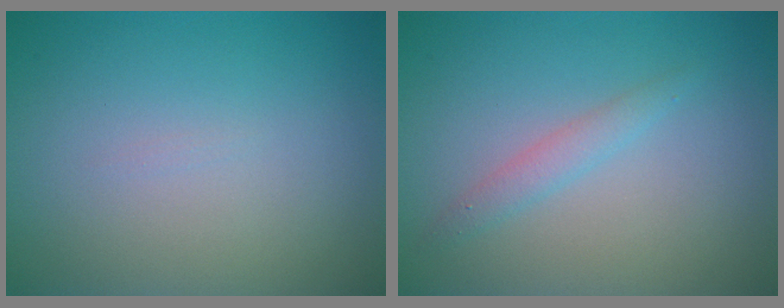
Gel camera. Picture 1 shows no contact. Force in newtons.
{"total": 1.4, "press": 1.4, "slide": 0.1}